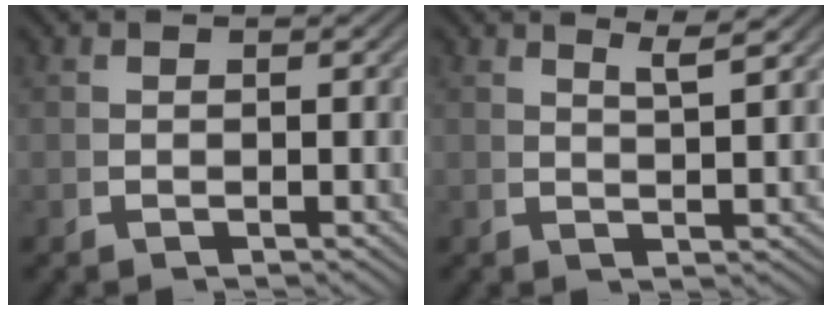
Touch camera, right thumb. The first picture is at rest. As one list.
[{"total": 3.0, "force": [2.4, -0.1, 1.8], "torque": [-0.026, 0.003, 0.044]}]